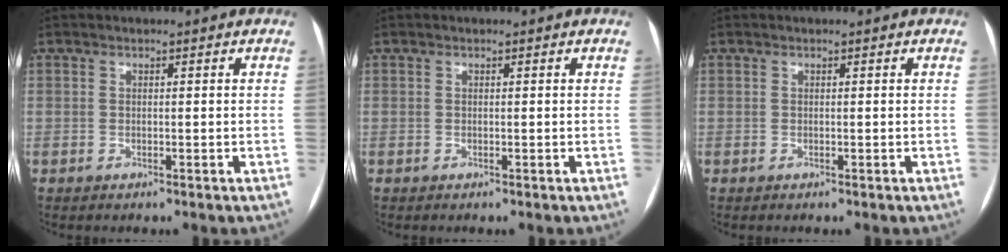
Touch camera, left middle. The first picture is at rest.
{"total": 0.0}
{"total": 0.0}